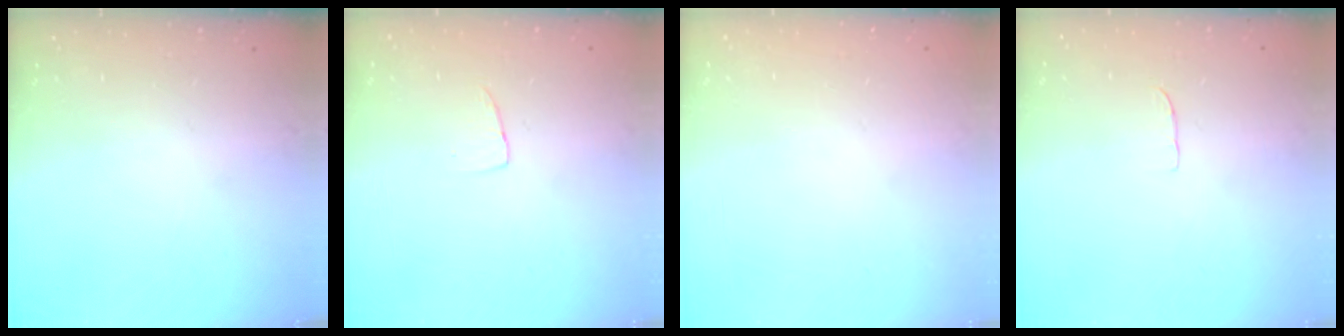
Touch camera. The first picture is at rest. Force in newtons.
{"total": 2.9, "press": 2.9, "slide": 0.1}
{"total": 0.0}
{"total": 3.3, "press": 3.3, "slide": 0.2}